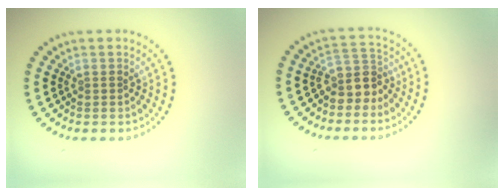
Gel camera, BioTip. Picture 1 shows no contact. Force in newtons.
{"total": 3.0, "press": 2.3, "slide": 1.8}